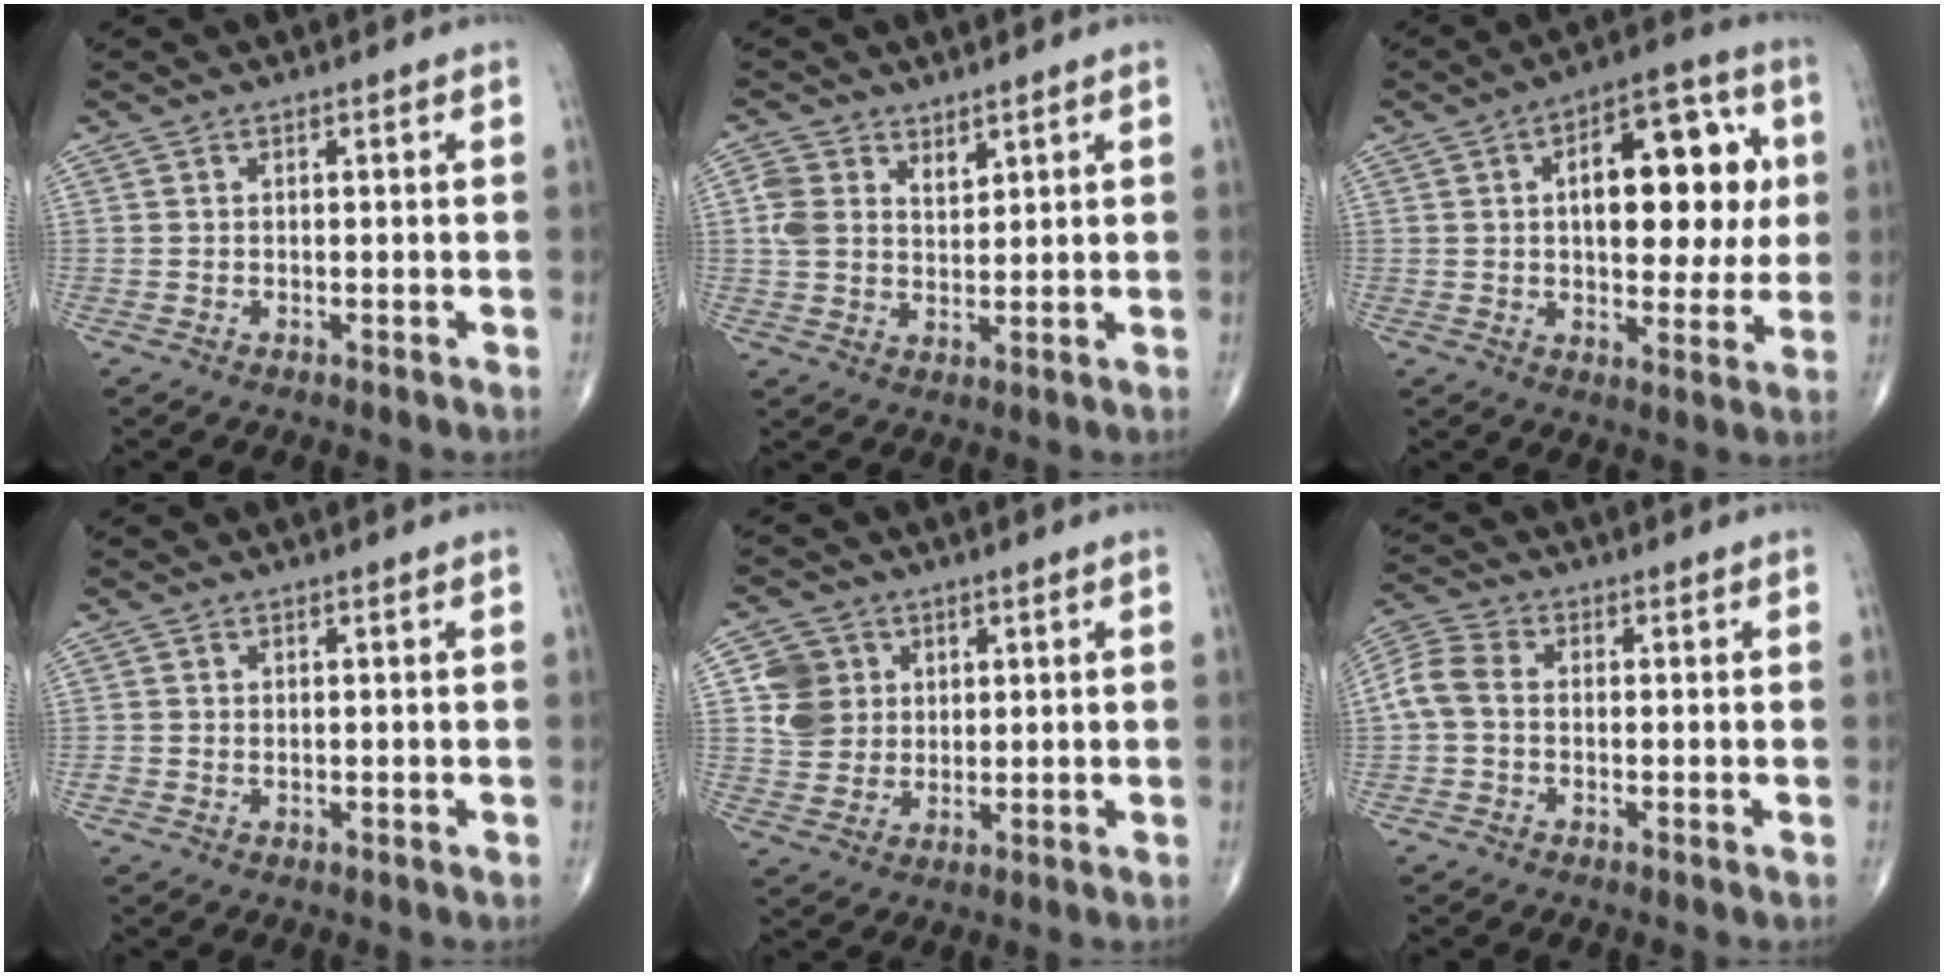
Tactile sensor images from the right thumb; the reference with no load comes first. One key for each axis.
{"total": 5.5, "fx": 2.6, "fy": 3.8, "fz": 2.9, "tx": -0.035, "ty": -0.013, "tz": 0.051}
{"total": 17.6, "fx": 2.9, "fy": 9.0, "fz": 14.9, "tx": -0.163, "ty": 0.015, "tz": 0.038}
{"total": 0.7, "fx": 0.0, "fy": 0.6, "fz": 0.4, "tx": -0.007, "ty": 0.000, "tz": 0.000}
{"total": 7.4, "fx": 2.0, "fy": 6.7, "fz": 2.3, "tx": -0.014, "ty": -0.003, "tz": 0.040}
{"total": 6.2, "fx": -0.4, "fy": 4.3, "fz": 4.4, "tx": -0.097, "ty": 0.018, "tz": -0.020}